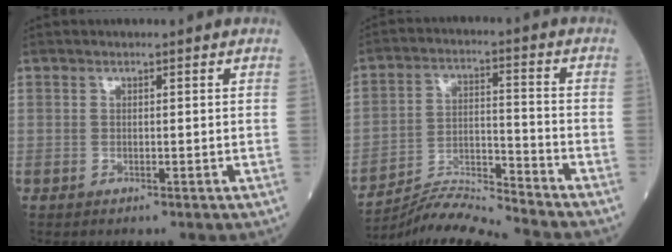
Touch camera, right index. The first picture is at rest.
{"total": 9.2, "force": [-8.8, -2.7, 0.4], "torque": [-0.020, 0.007, -0.160]}